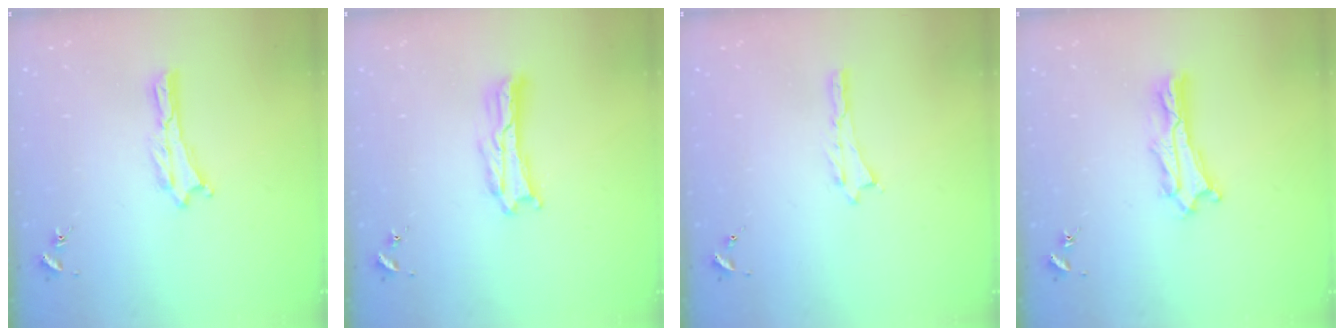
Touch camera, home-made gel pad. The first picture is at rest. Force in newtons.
{"total": 2.8, "press": 2.7, "slide": 0.4}
{"total": 0.0}
{"total": 3.3, "press": 3.2, "slide": 0.3}